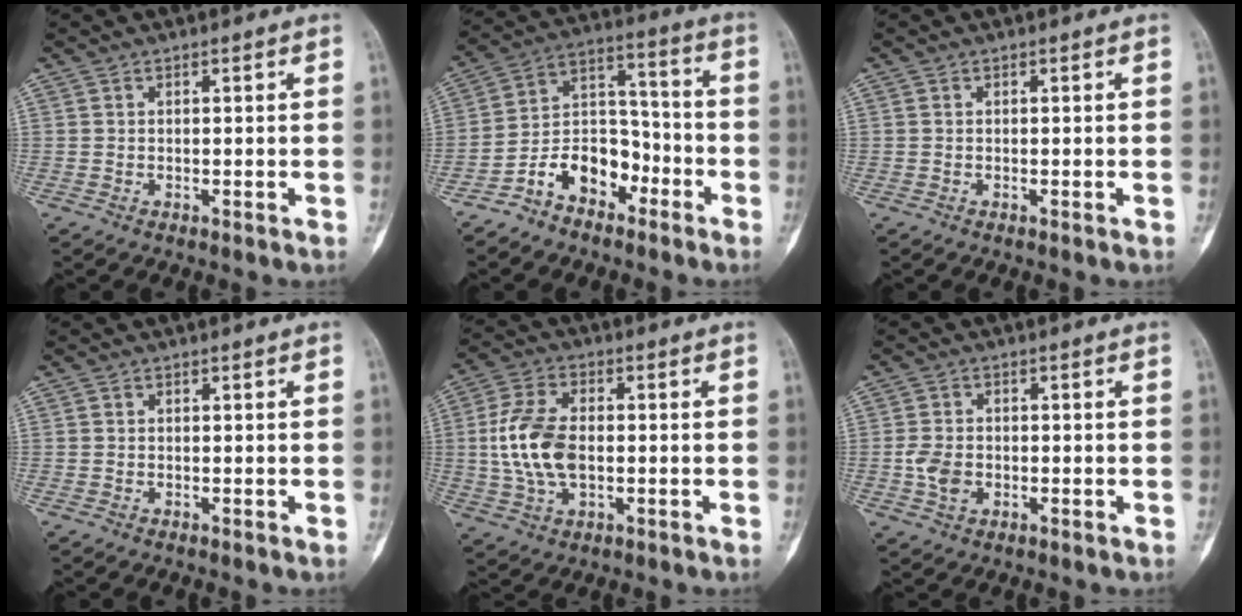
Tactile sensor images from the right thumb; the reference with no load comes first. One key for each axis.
{"total": 11.4, "fx": -6.7, "fy": 7.4, "fz": 5.5, "tx": -0.069, "ty": 0.080, "tz": -0.131}
{"total": 0.0}
{"total": 0.0}
{"total": 11.8, "fx": -0.4, "fy": 6.9, "fz": 9.5, "tx": -0.193, "ty": 0.009, "tz": -0.008}
{"total": 4.6, "fx": -0.8, "fy": 3.4, "fz": 3.0, "tx": -0.051, "ty": 0.006, "tz": -0.013}